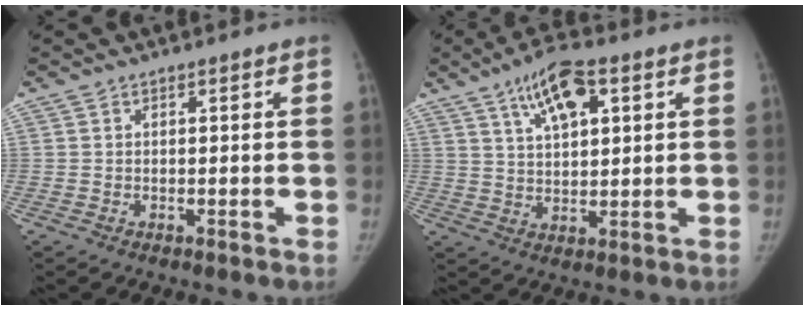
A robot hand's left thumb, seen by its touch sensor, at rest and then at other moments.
{"total": 10.3, "force": [4.8, 4.2, 8.1], "torque": [-0.128, -0.009, 0.085]}